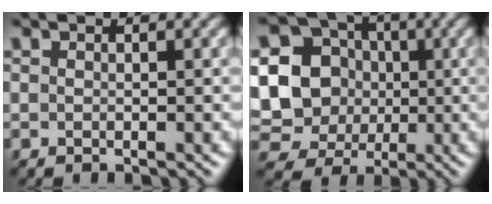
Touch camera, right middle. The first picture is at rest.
{"total": 14.8, "force": [0.9, 13.7, 5.5], "torque": [-0.168, 0.027, -0.013]}